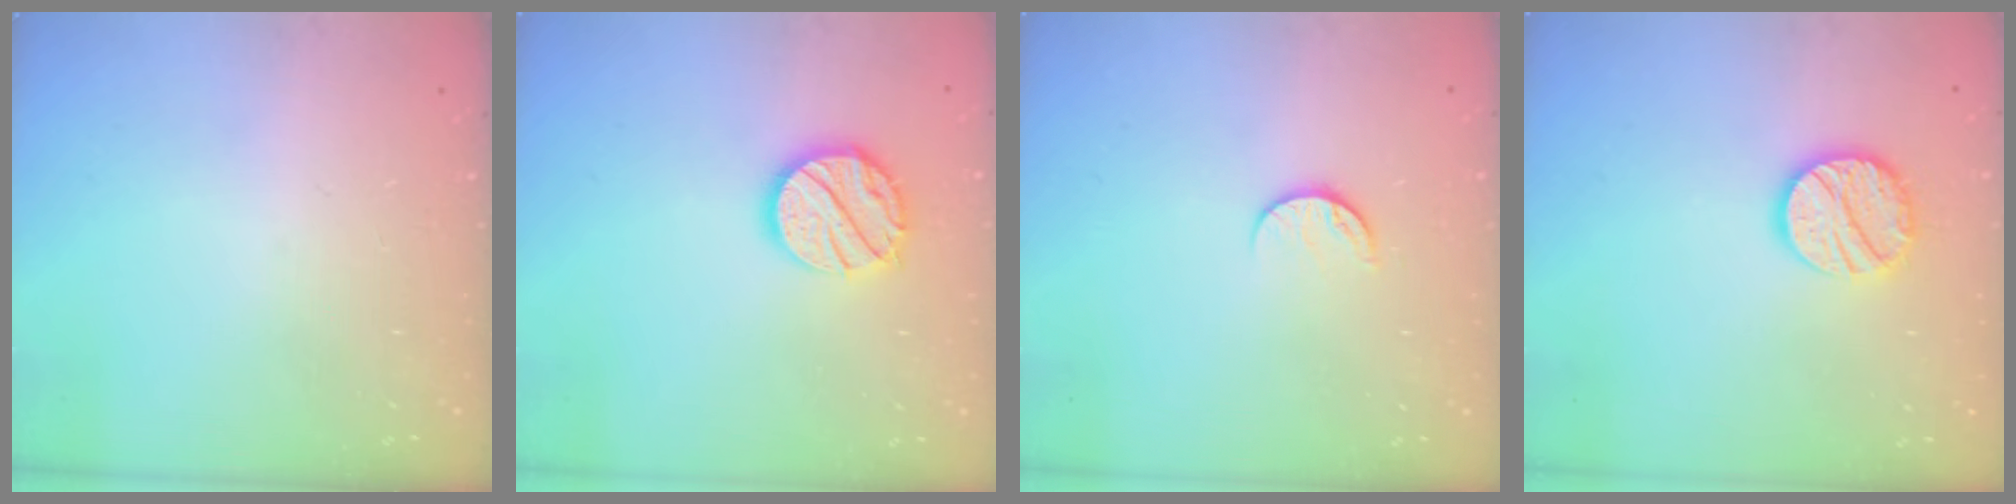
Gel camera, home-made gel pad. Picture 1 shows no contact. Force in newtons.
{"total": 12.6, "press": 12.5, "slide": 0.8}
{"total": 7.2, "press": 7.1, "slide": 0.8}
{"total": 13.1, "press": 13.1, "slide": 1.2}